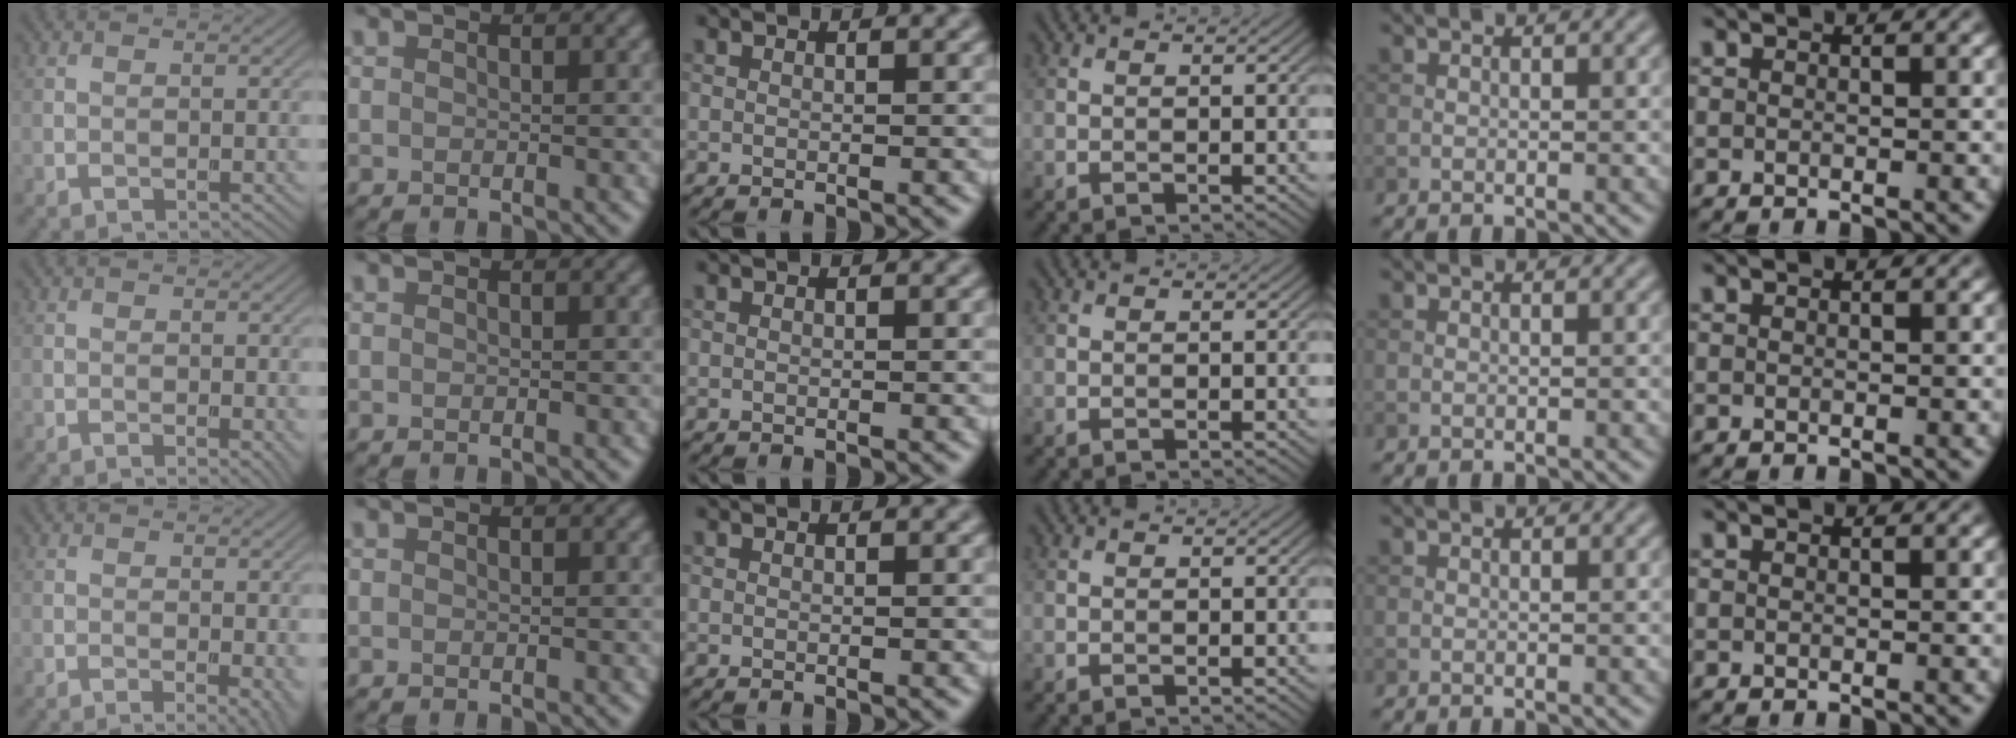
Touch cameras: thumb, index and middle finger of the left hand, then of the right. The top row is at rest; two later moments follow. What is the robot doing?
{"motion": "screw", "object": "dispenser bottle"}